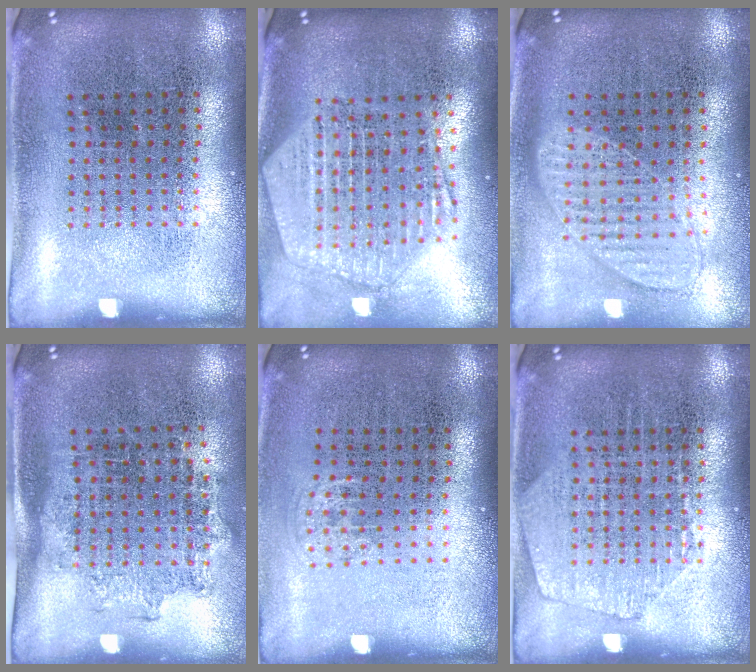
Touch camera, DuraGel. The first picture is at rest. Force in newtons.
{"total": 2.4, "press": 2.1, "slide": 1.2}
{"total": 0.9, "press": 0.9, "slide": 0.1}
{"total": 1.3, "press": 1.0, "slide": 0.8}
{"total": 0.6, "press": 0.5, "slide": 0.3}
{"total": 1.2, "press": 1.2, "slide": 0.2}